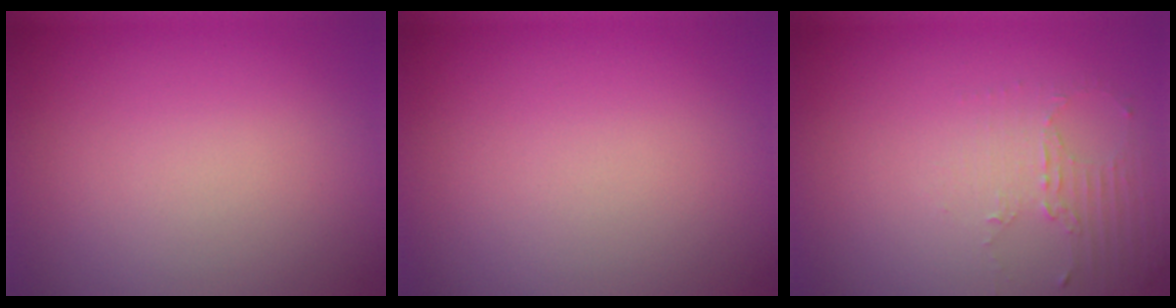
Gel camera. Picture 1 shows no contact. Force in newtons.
{"total": 0.0}
{"total": 2.2, "press": 1.6, "slide": 1.5}